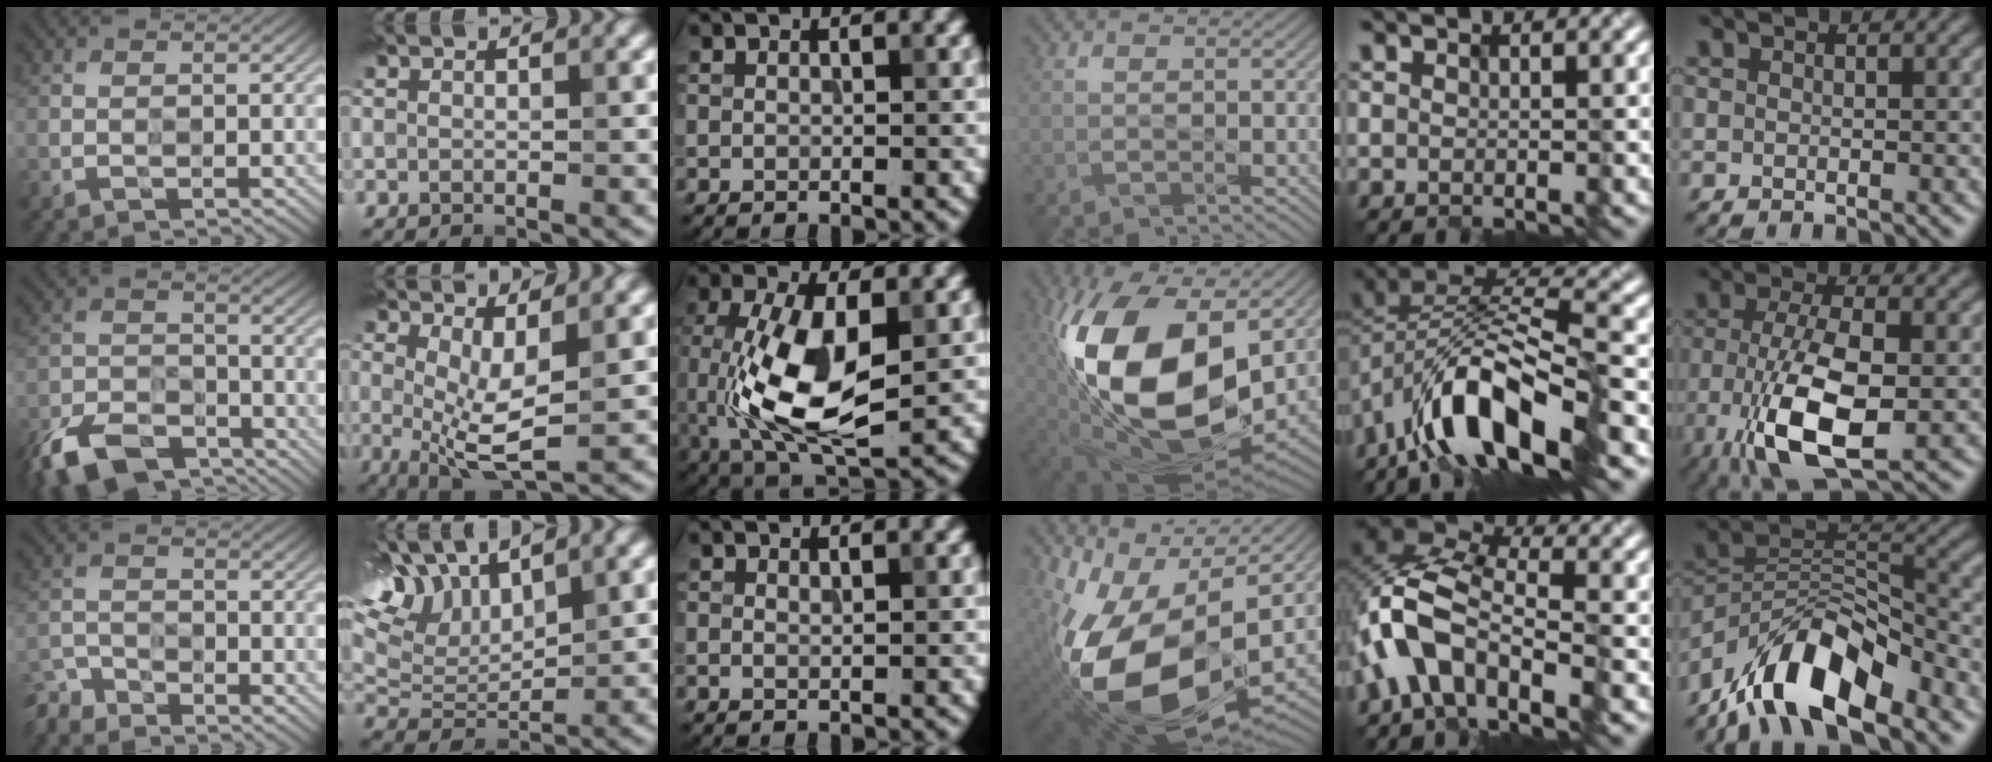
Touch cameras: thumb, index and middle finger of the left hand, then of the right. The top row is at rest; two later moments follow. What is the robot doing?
{"motion": "insert", "object": "pen cap and body"}